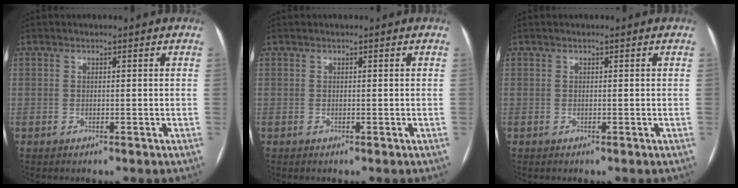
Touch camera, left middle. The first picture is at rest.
{"total": 0.0}
{"total": 0.0}